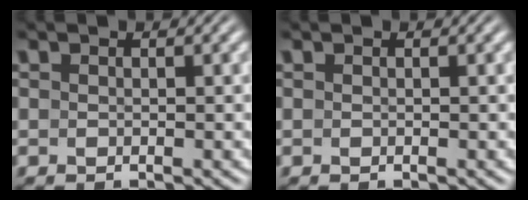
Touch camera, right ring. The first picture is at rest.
{"total": 1.2, "force": [-0.3, -1.1, -0.4], "torque": [0.014, -0.011, 0.005]}